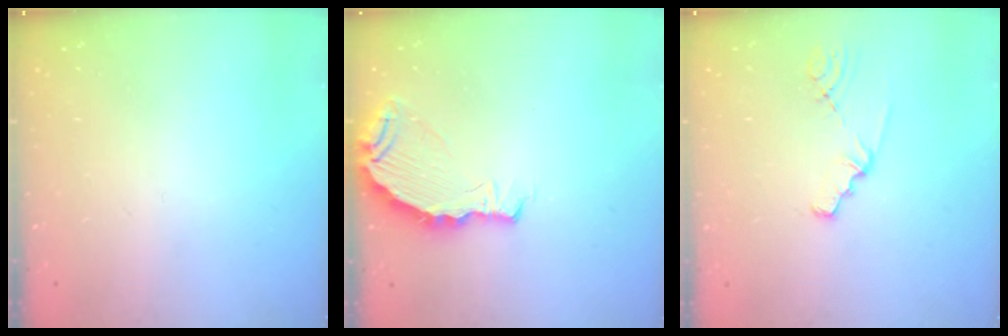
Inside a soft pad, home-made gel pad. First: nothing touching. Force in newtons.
{"total": 7.7, "press": 6.4, "slide": 4.3}
{"total": 1.6, "press": 1.6, "slide": 0.1}